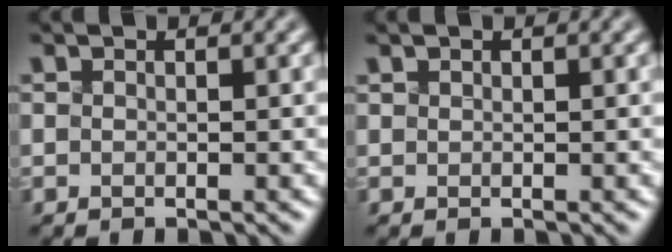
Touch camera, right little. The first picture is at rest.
{"total": 1.1, "force": [0.7, 0.6, 0.5], "torque": [-0.021, 0.011, 0.015]}